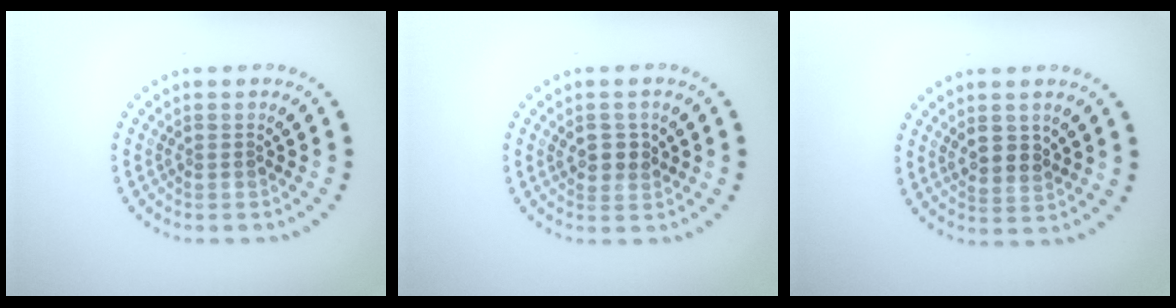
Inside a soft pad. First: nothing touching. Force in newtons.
{"total": 2.4, "press": 2.3, "slide": 0.9}
{"total": 1.8, "press": 1.7, "slide": 0.6}